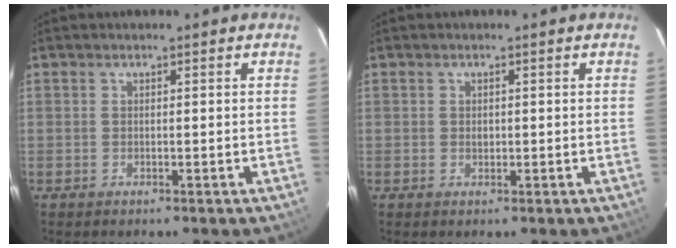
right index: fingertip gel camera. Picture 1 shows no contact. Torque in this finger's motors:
{"motor_torque": [0.19, 0.13, 0.12, 0.00]}